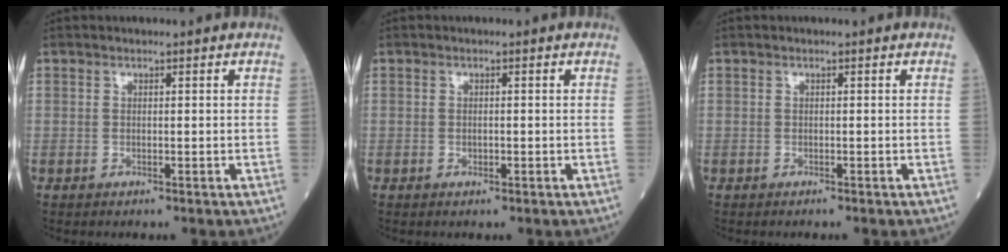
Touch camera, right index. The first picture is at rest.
{"total": 0.7, "force": [-0.1, 0.3, 0.6], "torque": [-0.014, -0.001, 0.001]}
{"total": 0.6, "force": [-0.5, 0.0, 0.3], "torque": [-0.004, 0.001, -0.005]}